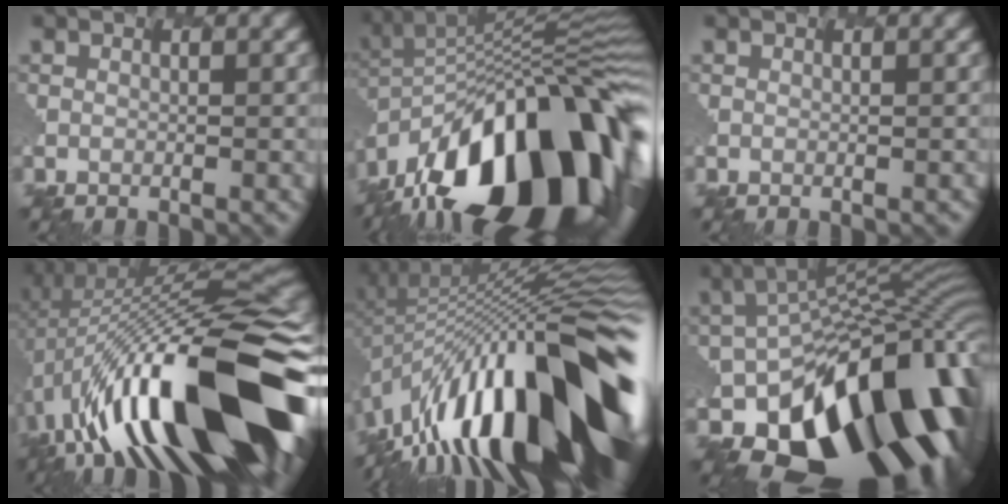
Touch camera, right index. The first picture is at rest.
{"total": 17.0, "force": [-8.1, 8.3, 12.5], "torque": [-0.213, 0.004, -0.143]}
{"total": 0.7, "force": [-0.1, 0.4, 0.6], "torque": [-0.003, 0.000, 0.004]}
{"total": 18.5, "force": [-3.7, 7.2, 16.6], "torque": [-0.248, 0.018, -0.068]}
{"total": 16.5, "force": [-6.0, 6.5, 13.9], "torque": [-0.192, 0.029, -0.126]}
{"total": 18.2, "force": [-8.9, 10.6, 11.8], "torque": [-0.168, -0.025, -0.126]}